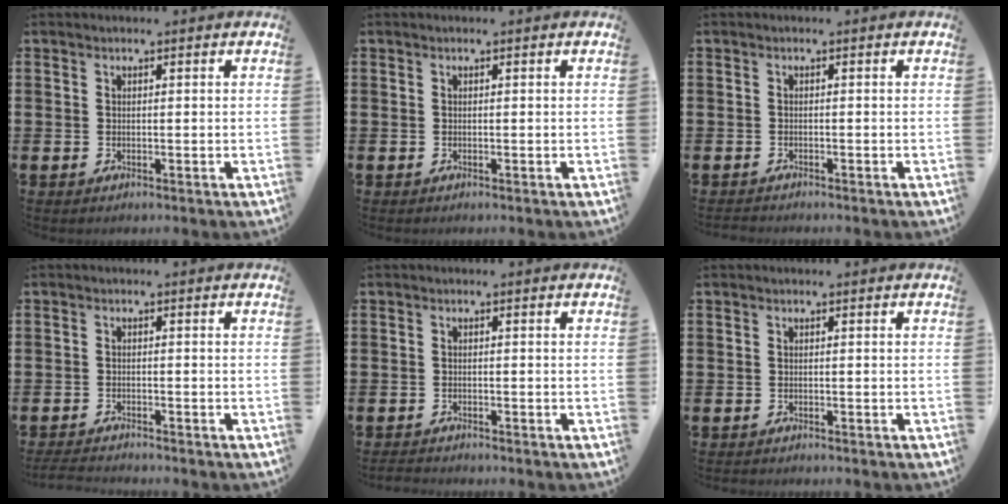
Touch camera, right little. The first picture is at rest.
{"total": 0.5, "force": [0.5, -0.1, -0.1], "torque": [0.003, 0.001, 0.010]}
{"total": 0.0}
{"total": 1.6, "force": [-1.6, 0.0, 0.3], "torque": [-0.007, 0.003, -0.032]}
{"total": 1.0, "force": [-0.9, 0.1, 0.2], "torque": [-0.006, 0.000, -0.019]}
{"total": 0.0}